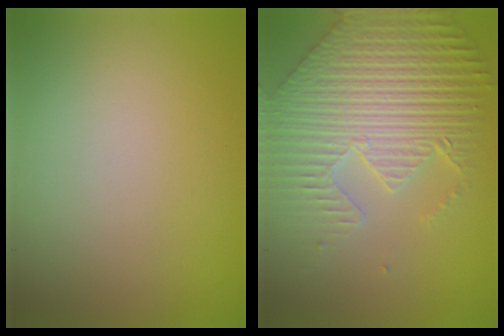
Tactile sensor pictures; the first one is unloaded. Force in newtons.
{"total": 6.5, "press": 5.6, "slide": 3.2}